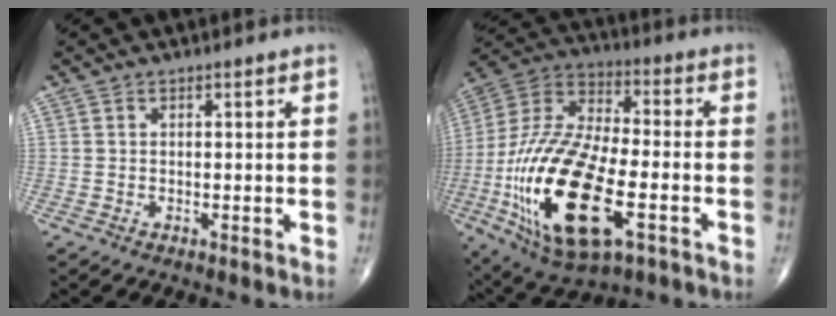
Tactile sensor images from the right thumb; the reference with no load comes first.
{"total": 27.1, "force": [-7.8, 12.2, 23.0], "torque": [-0.495, 0.004, -0.129]}